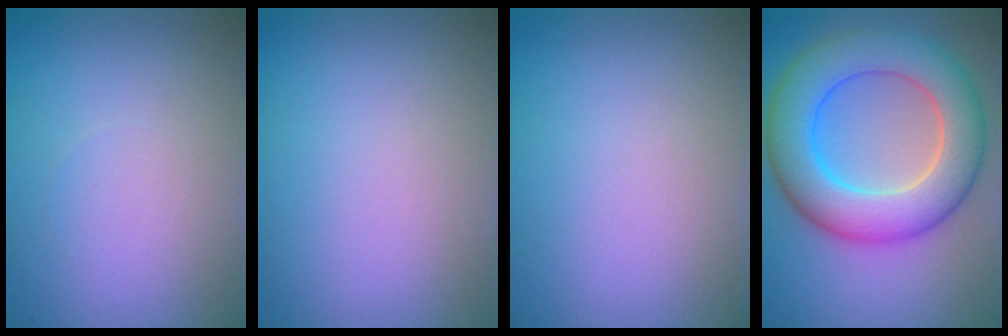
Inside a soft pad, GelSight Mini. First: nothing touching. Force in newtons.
{"total": 0.0}
{"total": 0.0}
{"total": 8.9, "press": 8.9, "slide": 0.2}